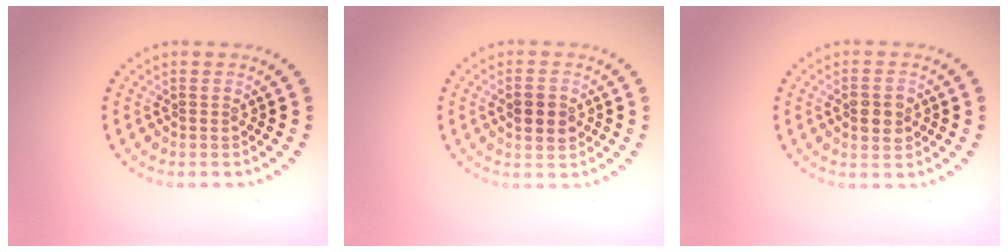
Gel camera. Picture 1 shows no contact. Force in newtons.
{"total": 2.6, "press": 2.6, "slide": 0.1}
{"total": 3.0, "press": 3.0, "slide": 0.2}